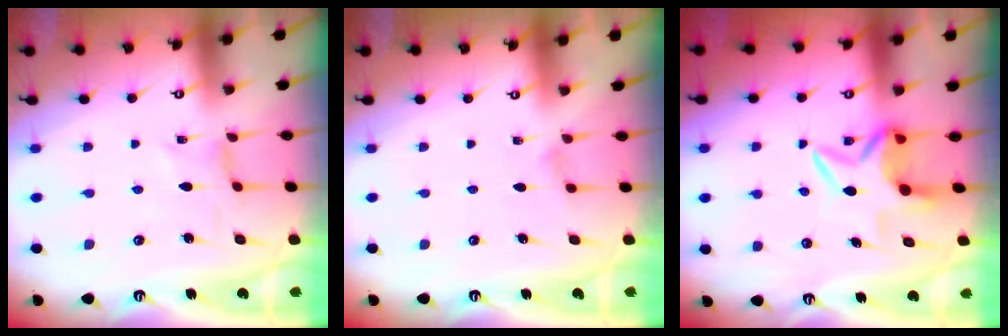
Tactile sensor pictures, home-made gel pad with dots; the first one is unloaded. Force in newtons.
{"total": 3.8, "press": 3.7, "slide": 0.5}
{"total": 6.5, "press": 6.4, "slide": 0.8}